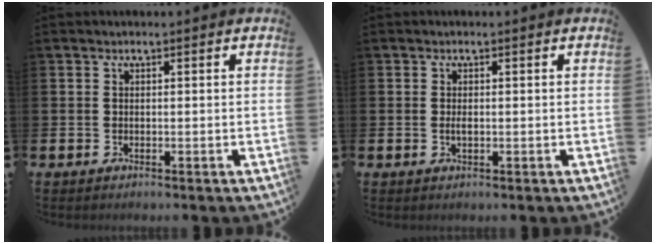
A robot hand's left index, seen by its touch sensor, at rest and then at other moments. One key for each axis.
{"total": 1.0, "fx": 0.0, "fy": 0.4, "fz": 0.9, "tx": -0.024, "ty": 0.005, "tz": 0.000}